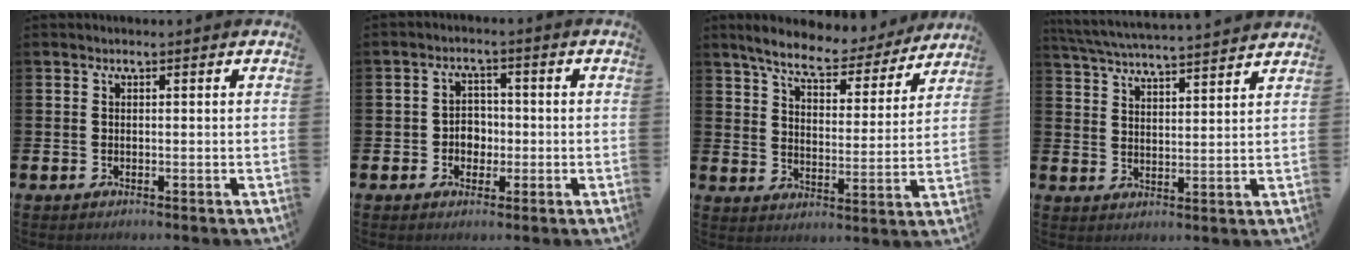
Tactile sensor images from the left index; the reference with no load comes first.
{"total": 3.1, "force": [-0.6, 2.7, 1.4], "torque": [-0.020, 0.004, -0.020]}
{"total": 7.7, "force": [7.1, 1.4, 2.5], "torque": [-0.079, -0.044, 0.122]}
{"total": 5.4, "force": [5.3, -0.1, 1.0], "torque": [-0.046, -0.037, 0.093]}